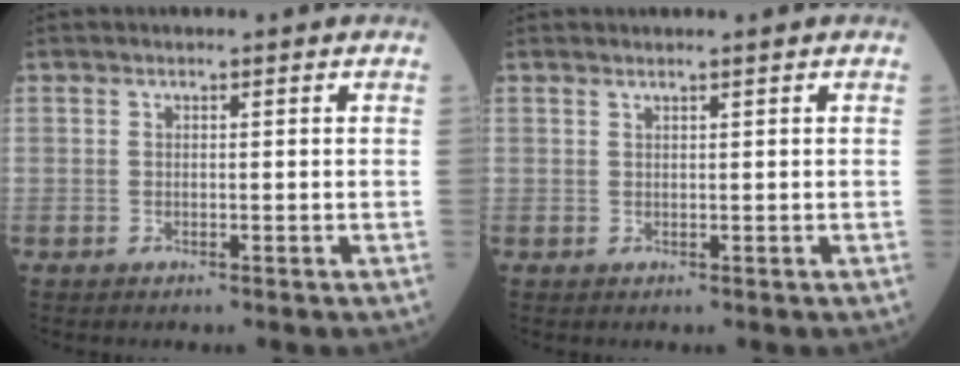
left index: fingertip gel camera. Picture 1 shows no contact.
{"total": 0.6, "force": [0.5, -0.2, 0.3], "torque": [-0.014, -0.003, 0.014]}